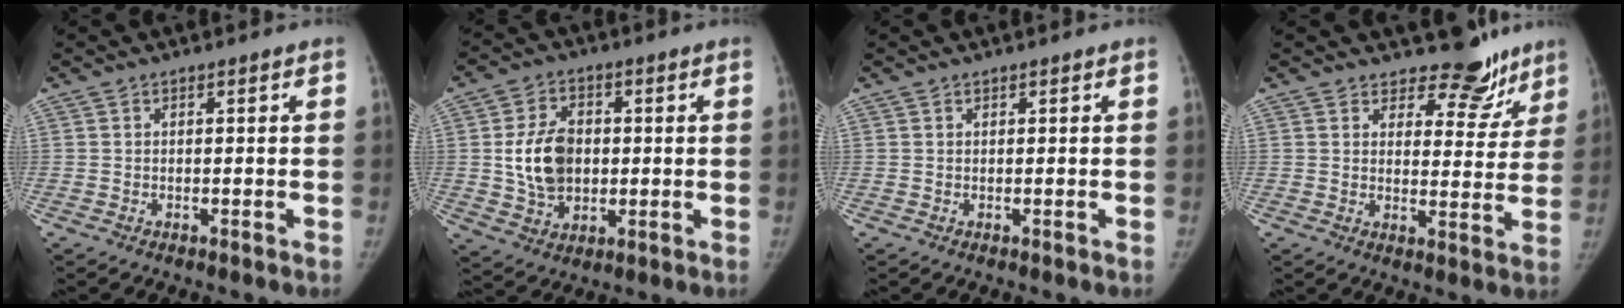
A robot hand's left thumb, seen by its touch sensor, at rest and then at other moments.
{"total": 11.1, "force": [0.6, 8.2, 7.4], "torque": [-0.108, 0.001, 0.016]}
{"total": 0.0}
{"total": 9.8, "force": [8.3, 4.6, 2.4], "torque": [0.014, -0.065, 0.097]}